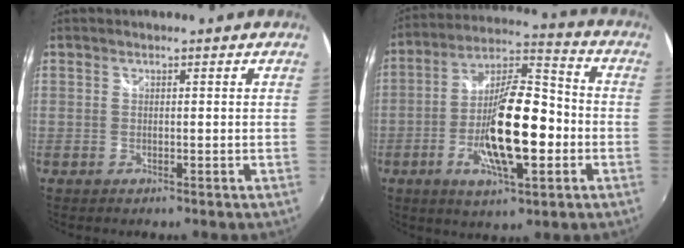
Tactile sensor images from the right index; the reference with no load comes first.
{"total": 17.1, "force": [-4.3, 5.2, 15.8], "torque": [-0.291, 0.005, -0.077]}